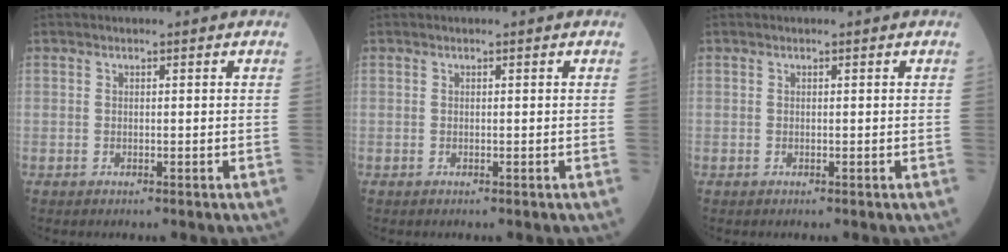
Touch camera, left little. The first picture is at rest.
{"total": 0.0}
{"total": 0.0}